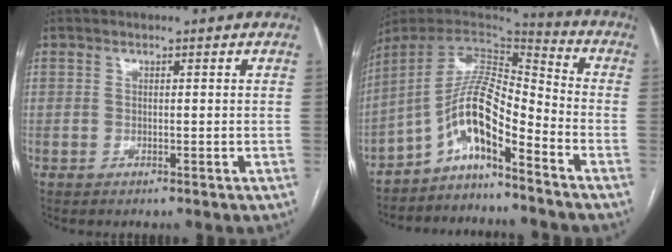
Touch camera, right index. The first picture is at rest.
{"total": 11.3, "force": [-6.7, 1.9, 9.0], "torque": [-0.155, 0.025, -0.119]}